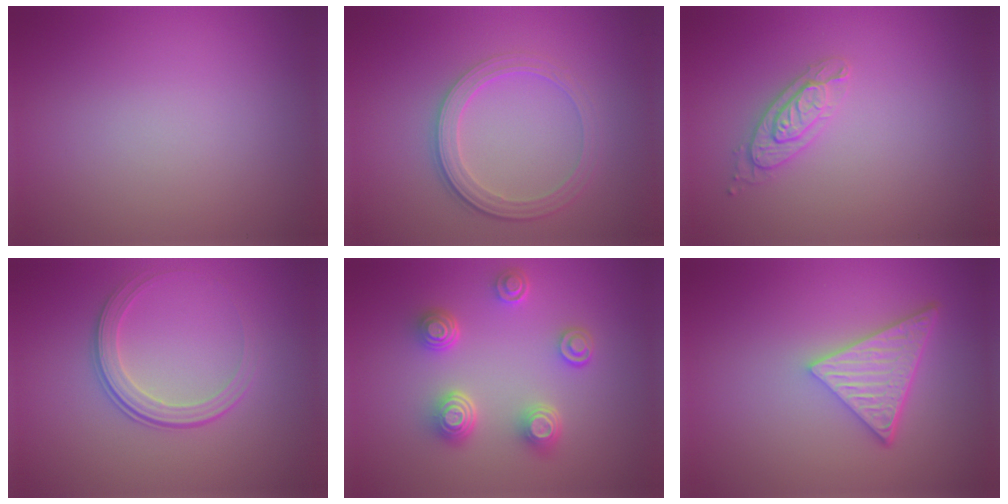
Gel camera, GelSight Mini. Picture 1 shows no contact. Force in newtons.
{"total": 3.7, "press": 2.9, "slide": 2.4}
{"total": 2.2, "press": 2.2, "slide": 0.3}
{"total": 2.5, "press": 1.9, "slide": 1.7}
{"total": 4.3, "press": 3.4, "slide": 2.6}
{"total": 5.1, "press": 3.8, "slide": 3.5}